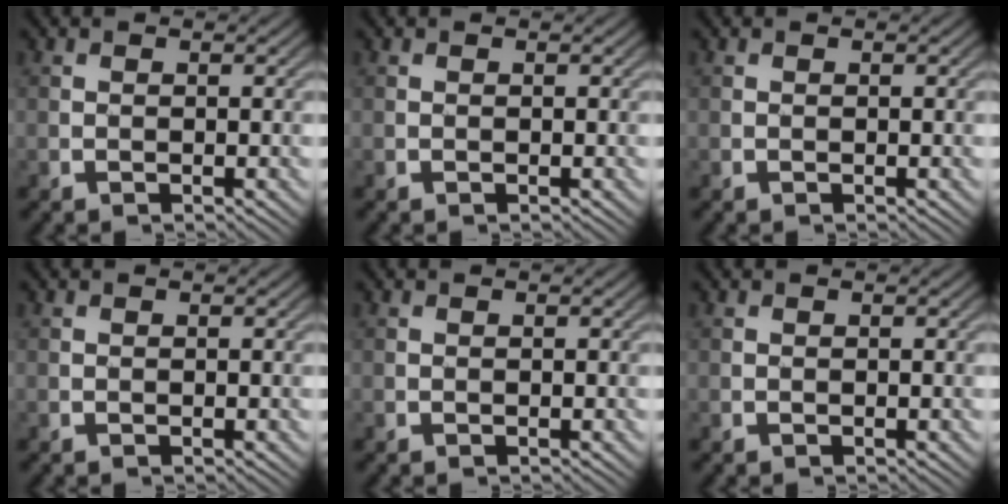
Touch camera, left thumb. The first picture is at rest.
{"total": 0.0}
{"total": 0.0}
{"total": 0.0}
{"total": 0.0}
{"total": 0.0}